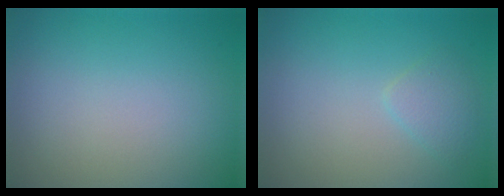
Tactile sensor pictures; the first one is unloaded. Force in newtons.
{"total": 1.4, "press": 1.4, "slide": 0.0}